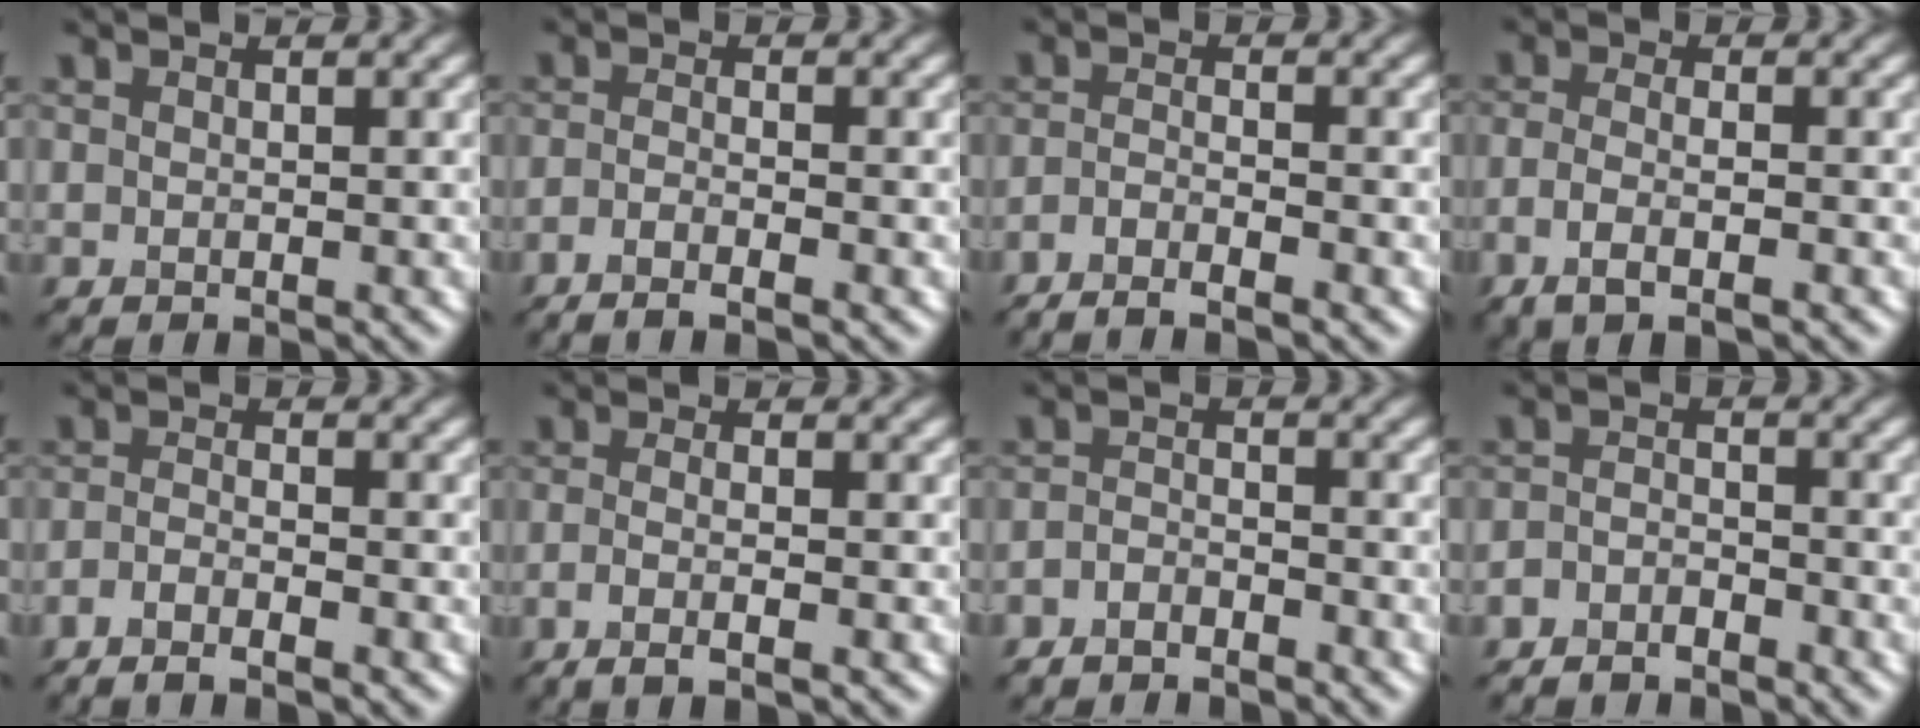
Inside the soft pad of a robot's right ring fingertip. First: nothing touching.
{"total": 2.7, "force": [-1.6, 0.6, 2.1], "torque": [-0.035, -0.005, -0.039]}
{"total": 2.9, "force": [-2.1, 0.5, 1.9], "torque": [-0.036, -0.003, -0.049]}
{"total": 3.5, "force": [-1.5, 1.1, 2.9], "torque": [-0.059, -0.005, -0.034]}
{"total": 2.8, "force": [-1.9, 0.6, 2.0], "torque": [-0.042, -0.002, -0.042]}
{"total": 2.9, "force": [-0.9, 1.0, 2.6], "torque": [-0.037, -0.013, -0.021]}
{"total": 2.1, "force": [-1.9, 0.7, 0.6], "torque": [-0.012, 0.000, -0.043]}
{"total": 2.6, "force": [-2.3, 1.0, 0.6], "torque": [-0.009, 0.000, -0.051]}